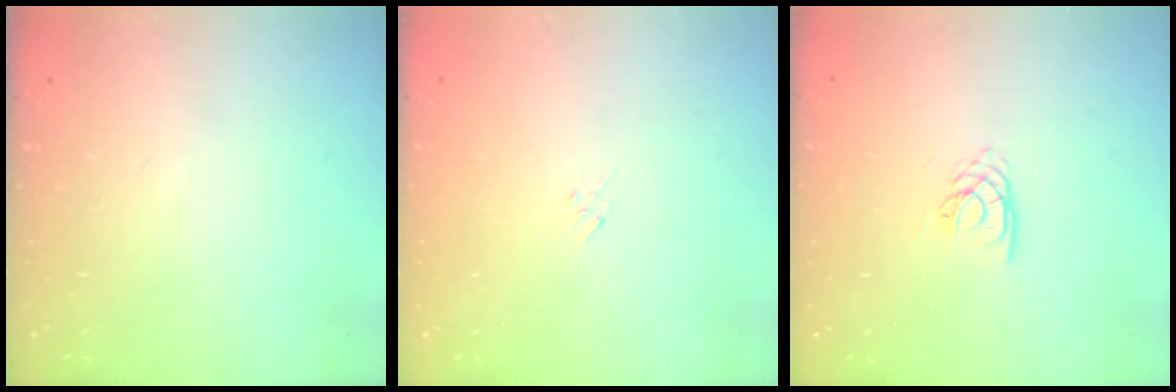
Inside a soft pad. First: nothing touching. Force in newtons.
{"total": 2.3, "press": 2.2, "slide": 0.6}
{"total": 2.7, "press": 2.7, "slide": 0.1}